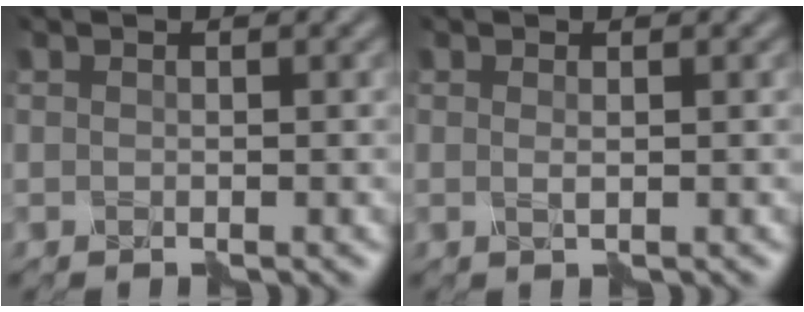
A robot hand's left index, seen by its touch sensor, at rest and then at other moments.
{"total": 0.7, "force": [0.0, 0.0, 0.7], "torque": [-0.013, -0.001, 0.001]}